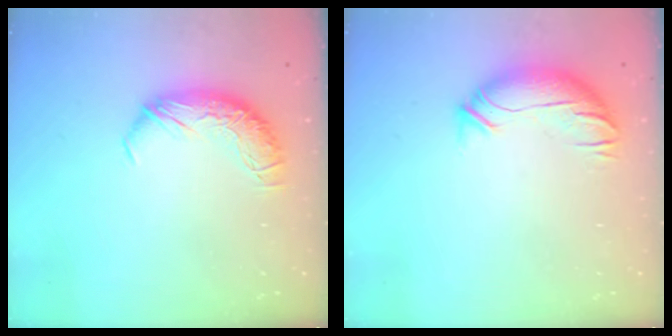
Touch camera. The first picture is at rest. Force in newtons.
{"total": 3.3, "press": 2.6, "slide": 2.1}